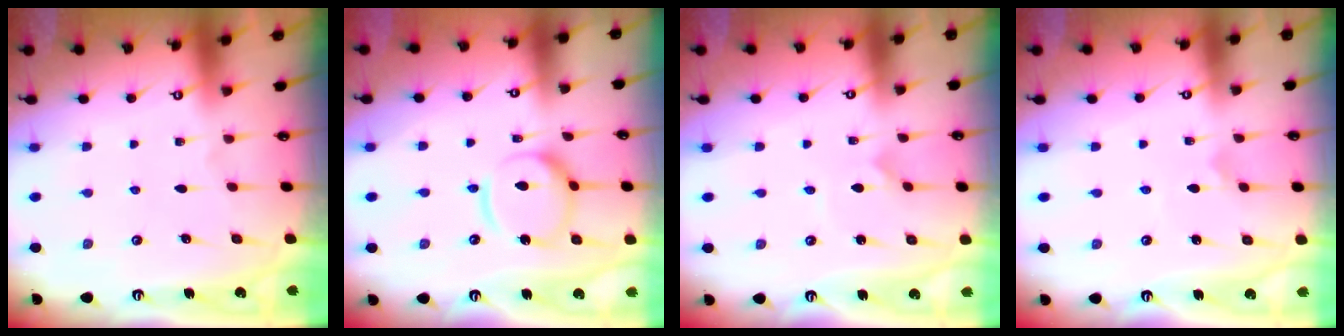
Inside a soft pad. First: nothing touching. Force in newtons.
{"total": 13.0, "press": 12.9, "slide": 1.5}
{"total": 1.3, "press": 1.3, "slide": 0.1}
{"total": 2.3, "press": 2.3, "slide": 0.0}